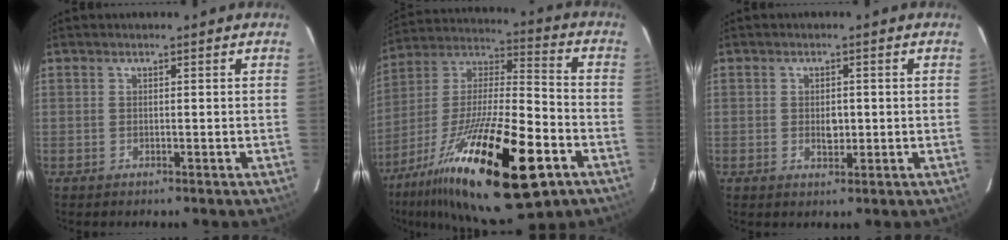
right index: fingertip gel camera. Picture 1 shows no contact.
{"total": 27.5, "force": [-13.3, 5.9, 23.3], "torque": [-0.409, -0.038, -0.223]}
{"total": 2.3, "force": [-0.2, 1.2, 2.0], "torque": [-0.035, 0.000, 0.000]}